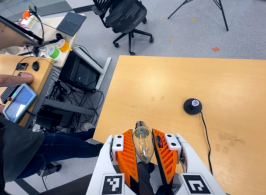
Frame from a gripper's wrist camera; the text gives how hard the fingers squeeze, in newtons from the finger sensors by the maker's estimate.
{"total": 12.5, "left": 13.0, "right": 12.0}